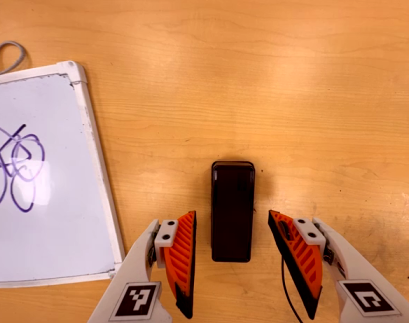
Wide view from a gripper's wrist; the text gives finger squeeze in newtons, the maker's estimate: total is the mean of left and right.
{"total": 0.0}